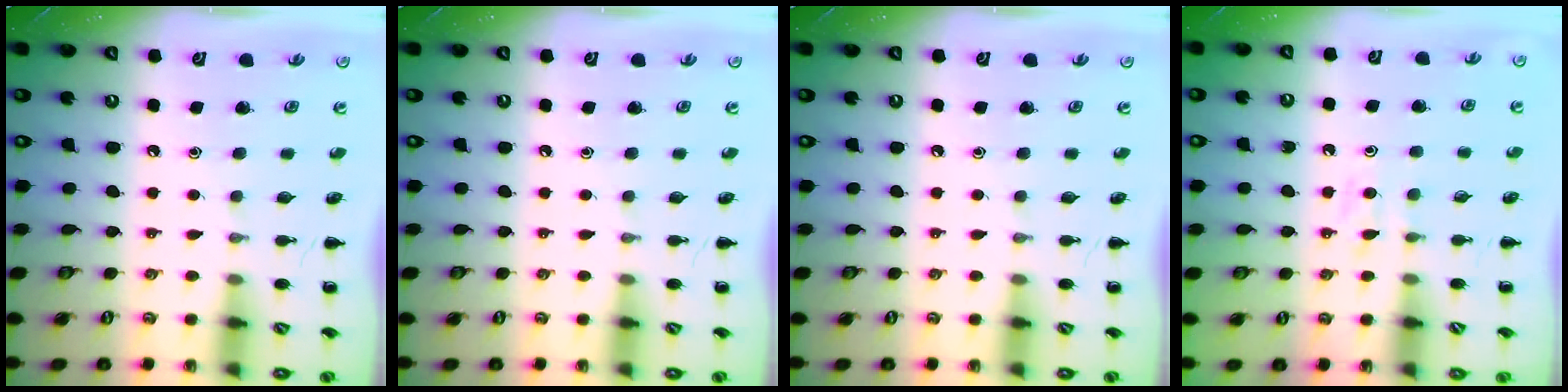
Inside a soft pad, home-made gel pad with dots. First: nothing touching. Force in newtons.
{"total": 0.0}
{"total": 0.0}
{"total": 5.2, "press": 5.0, "slide": 1.5}